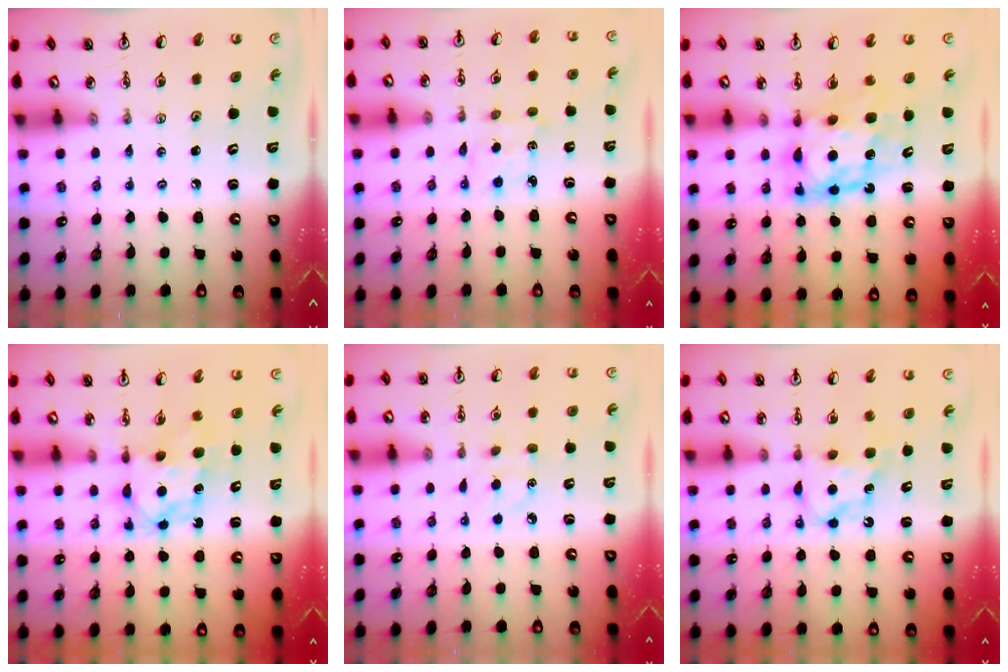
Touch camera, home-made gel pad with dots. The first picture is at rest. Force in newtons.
{"total": 3.0, "press": 2.9, "slide": 0.6}
{"total": 10.0, "press": 10.0, "slide": 0.9}
{"total": 6.7, "press": 6.7, "slide": 0.2}
{"total": 6.1, "press": 6.1, "slide": 0.7}
{"total": 6.5, "press": 6.5, "slide": 0.3}